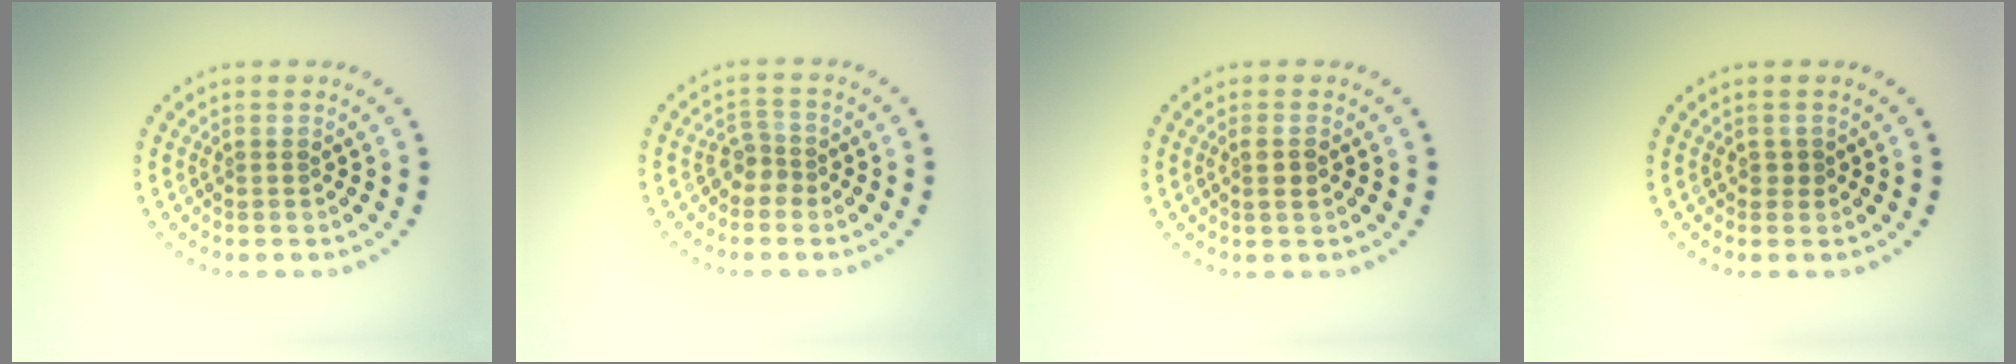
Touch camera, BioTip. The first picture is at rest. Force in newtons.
{"total": 1.7, "press": 1.2, "slide": 1.2}
{"total": 1.3, "press": 1.2, "slide": 0.5}
{"total": 0.6, "press": 0.6, "slide": 0.1}